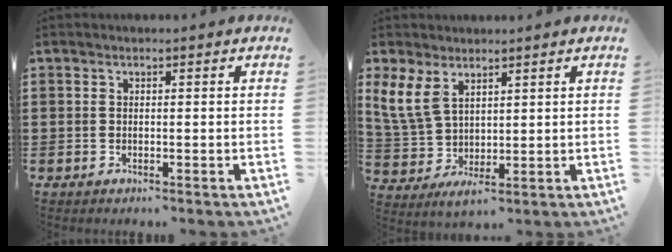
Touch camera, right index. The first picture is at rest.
{"total": 6.3, "force": [2.7, 3.5, 4.4], "torque": [-0.115, -0.005, 0.050]}